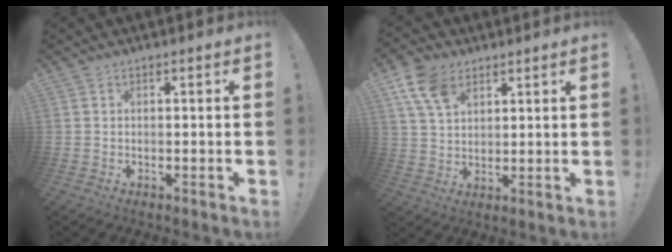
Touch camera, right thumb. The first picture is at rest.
{"total": 10.8, "force": [5.9, 6.9, 5.9], "torque": [-0.104, -0.014, 0.116]}